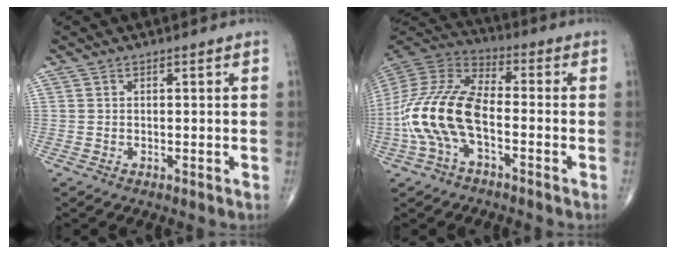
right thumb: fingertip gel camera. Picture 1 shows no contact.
{"total": 16.8, "force": [-4.1, 8.3, 14.0], "torque": [-0.295, 0.036, -0.083]}